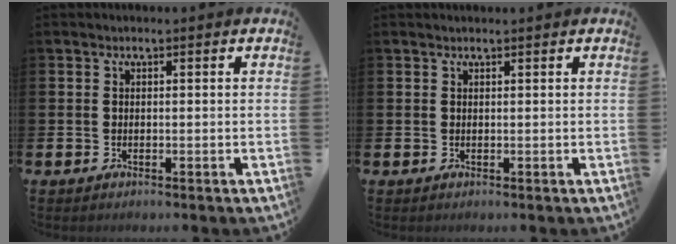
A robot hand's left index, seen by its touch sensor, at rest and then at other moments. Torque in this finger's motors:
{"motor_torque": [0.23, -1.63, -0.10, -0.02]}